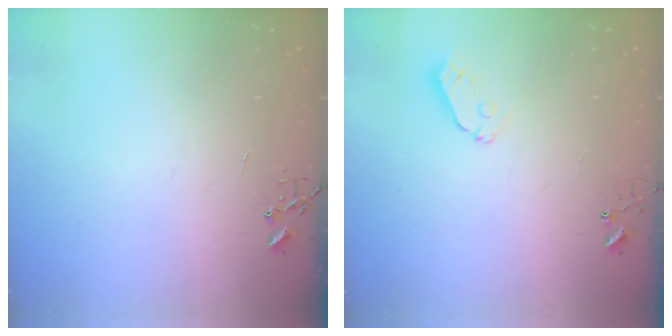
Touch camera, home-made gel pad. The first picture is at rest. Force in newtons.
{"total": 4.1, "press": 4.1, "slide": 0.1}